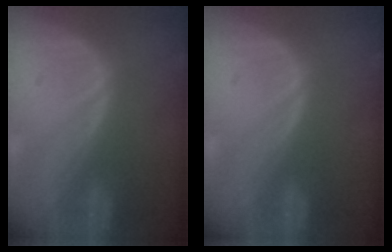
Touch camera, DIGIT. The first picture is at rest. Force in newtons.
{"total": 0.5, "press": 0.1, "slide": 0.5}